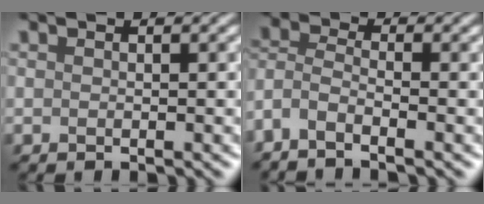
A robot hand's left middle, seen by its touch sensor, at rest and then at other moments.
{"total": 3.2, "force": [-3.0, 0.6, 1.1], "torque": [-0.033, -0.003, -0.064]}